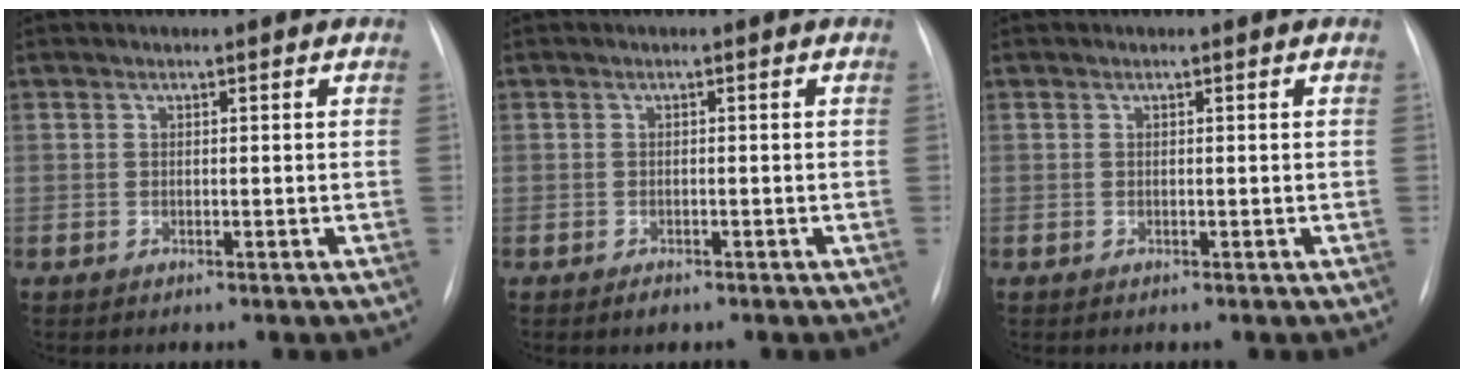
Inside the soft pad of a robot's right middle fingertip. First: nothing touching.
{"total": 0.9, "force": [-0.6, 0.4, 0.5], "torque": [-0.004, 0.000, -0.004]}
{"total": 0.0}